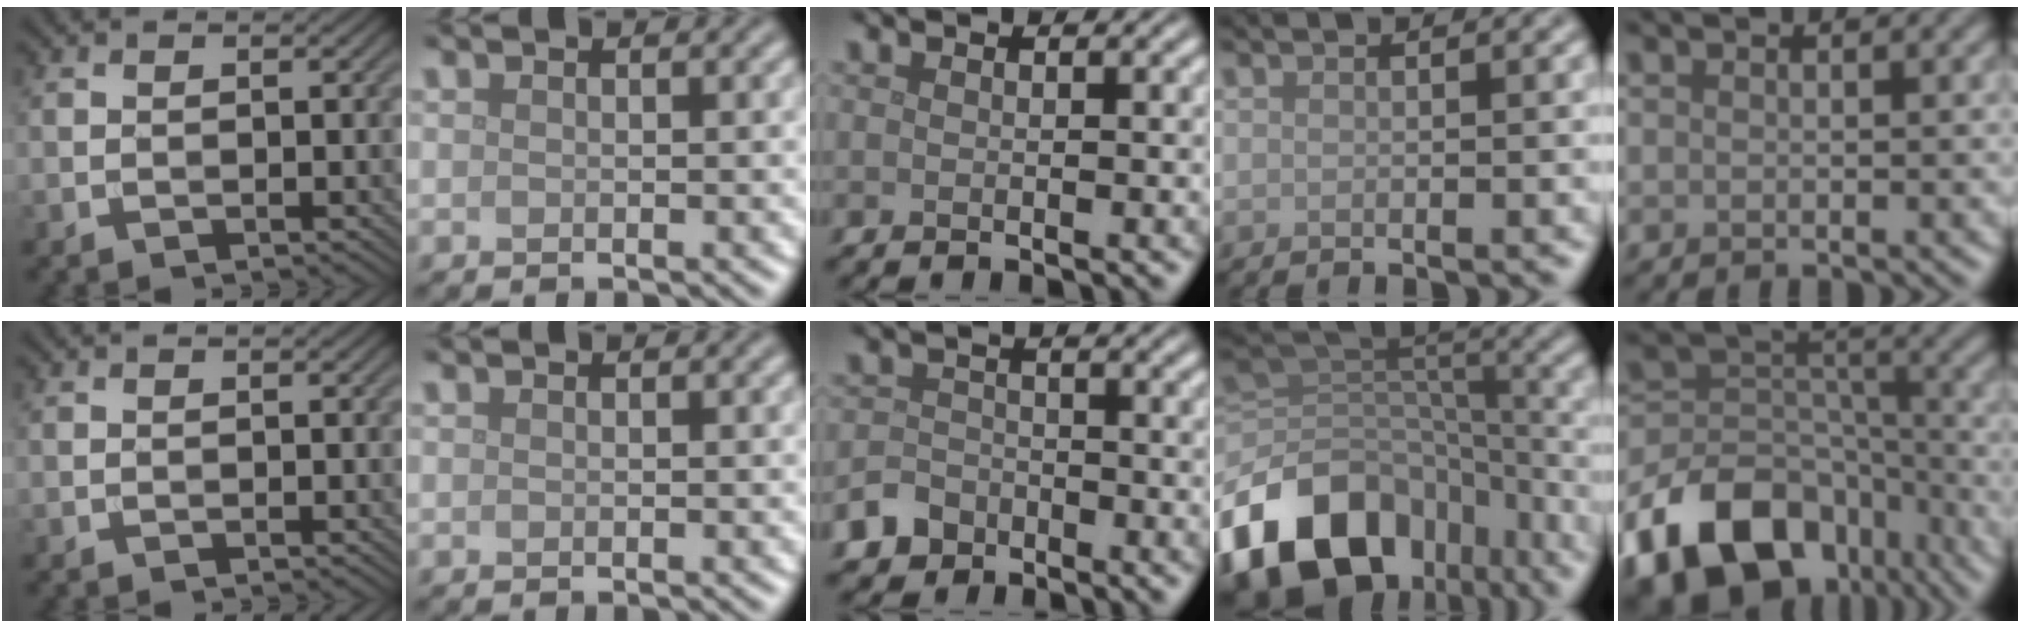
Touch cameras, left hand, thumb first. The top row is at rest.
{"middle": {"total": 3.4, "force": [-2.4, 2.3, 0.5], "torque": [0.003, -0.001, -0.046]}, "ring": {"total": 15.4, "force": [-8.8, 9.9, 7.9], "torque": [-0.180, -0.002, -0.141]}, "little": {"total": 15.4, "force": [-9.3, 9.9, 7.1], "torque": [-0.167, -0.007, -0.158]}}